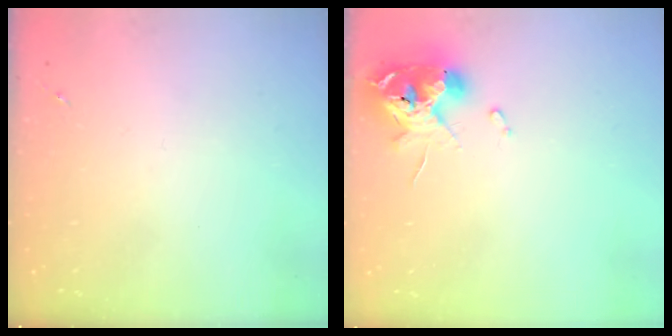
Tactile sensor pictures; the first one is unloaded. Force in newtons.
{"total": 14.0, "press": 13.9, "slide": 1.7}